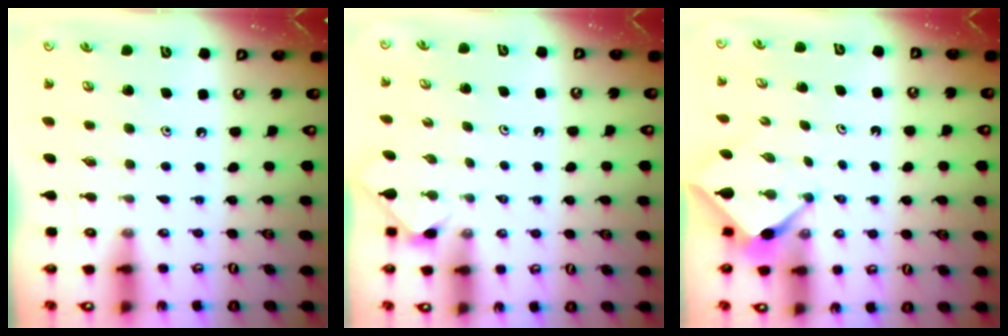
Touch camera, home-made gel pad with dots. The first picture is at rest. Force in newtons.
{"total": 2.1, "press": 2.1, "slide": 0.4}
{"total": 3.8, "press": 3.8, "slide": 0.3}